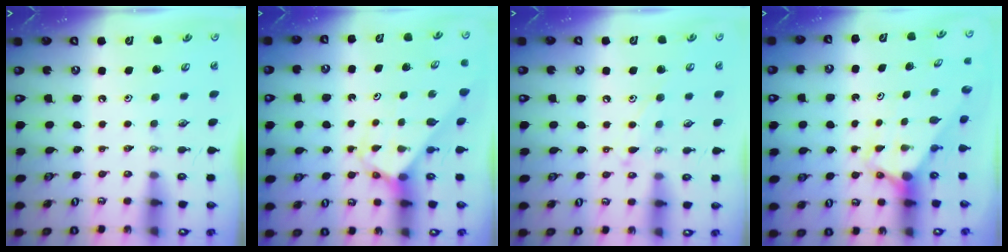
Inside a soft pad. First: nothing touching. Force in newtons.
{"total": 3.3, "press": 3.3, "slide": 0.1}
{"total": 7.9, "press": 7.9, "slide": 0.6}
{"total": 3.1, "press": 3.1, "slide": 0.3}